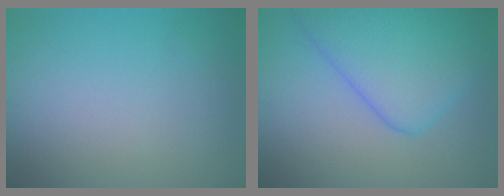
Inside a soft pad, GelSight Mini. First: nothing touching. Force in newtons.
{"total": 7.0, "press": 7.0, "slide": 0.3}